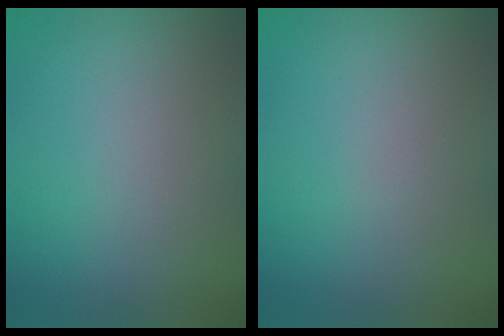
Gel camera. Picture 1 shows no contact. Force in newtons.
{"total": 0.0}